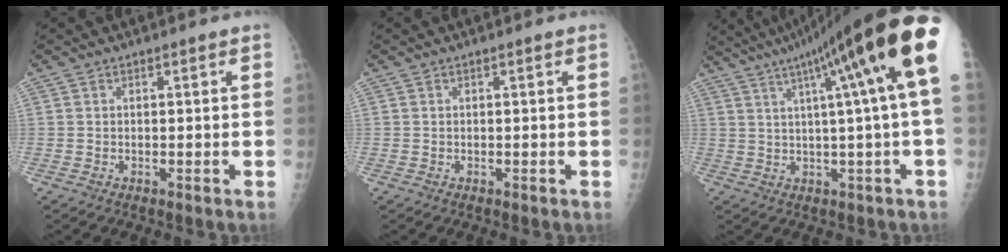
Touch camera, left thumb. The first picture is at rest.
{"total": 0.0}
{"total": 20.0, "force": [6.7, 1.4, 18.8], "torque": [-0.278, 0.026, 0.091]}